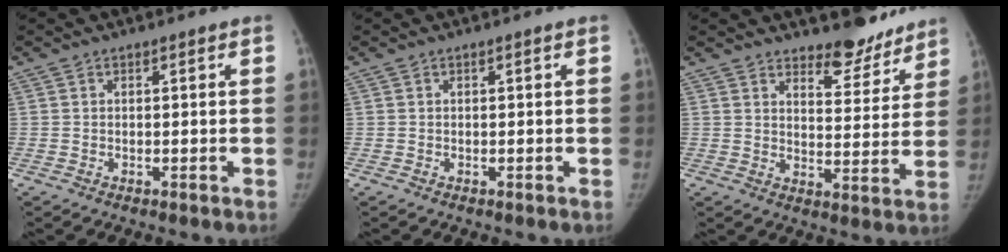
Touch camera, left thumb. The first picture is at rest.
{"total": 0.0}
{"total": 9.6, "force": [8.4, 3.5, 3.0], "torque": [-0.005, -0.072, 0.118]}